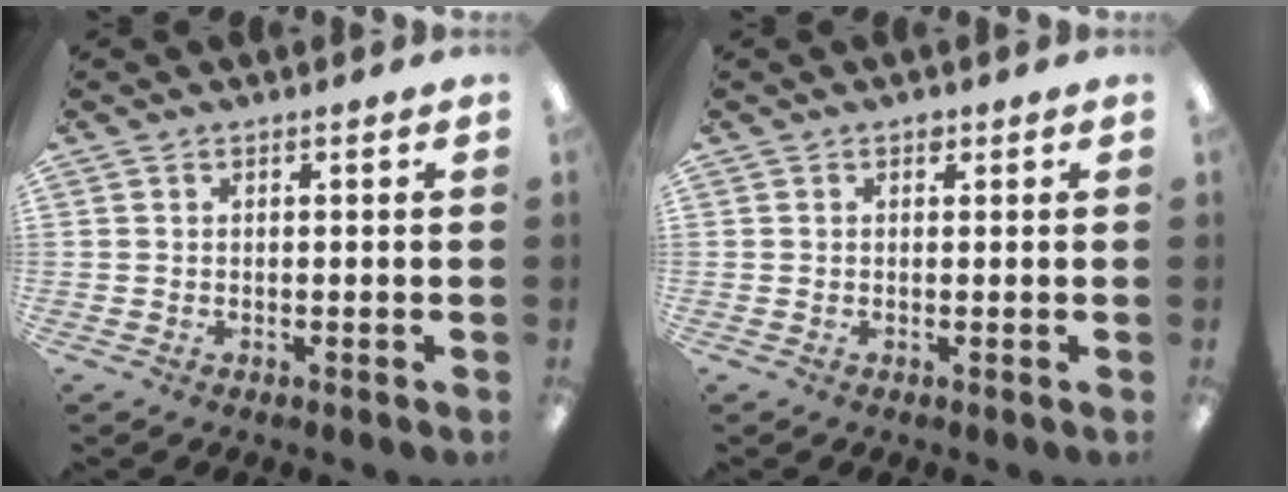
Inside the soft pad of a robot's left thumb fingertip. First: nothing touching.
{"total": 0.9, "force": [0.5, 0.6, 0.3], "torque": [0.001, -0.001, 0.008]}